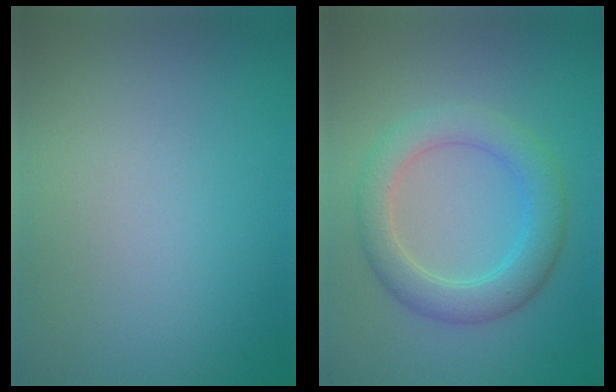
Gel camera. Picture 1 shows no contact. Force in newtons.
{"total": 4.5, "press": 4.5, "slide": 0.0}